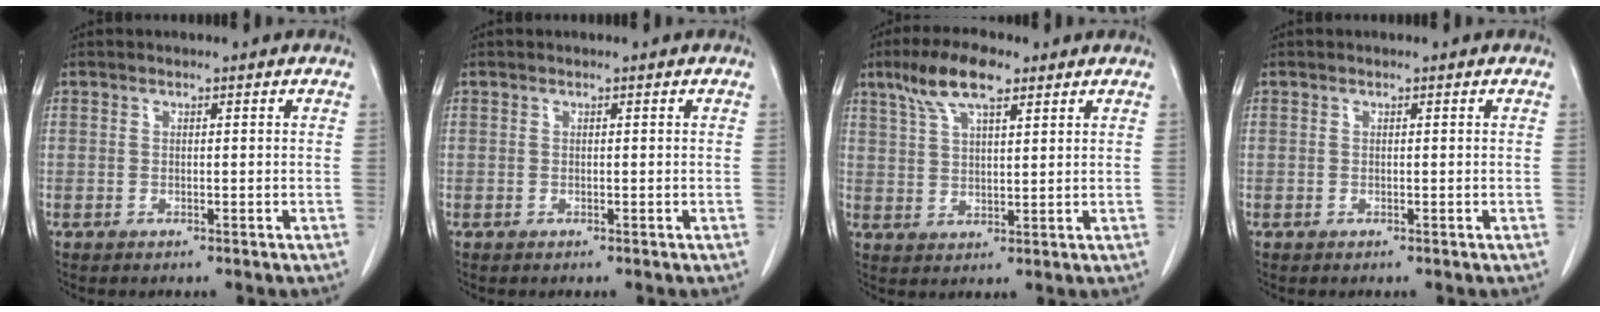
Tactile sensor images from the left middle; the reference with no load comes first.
{"total": 0.0}
{"total": 8.2, "force": [5.3, 2.2, 5.9], "torque": [-0.120, 0.019, 0.099]}
{"total": 0.0}